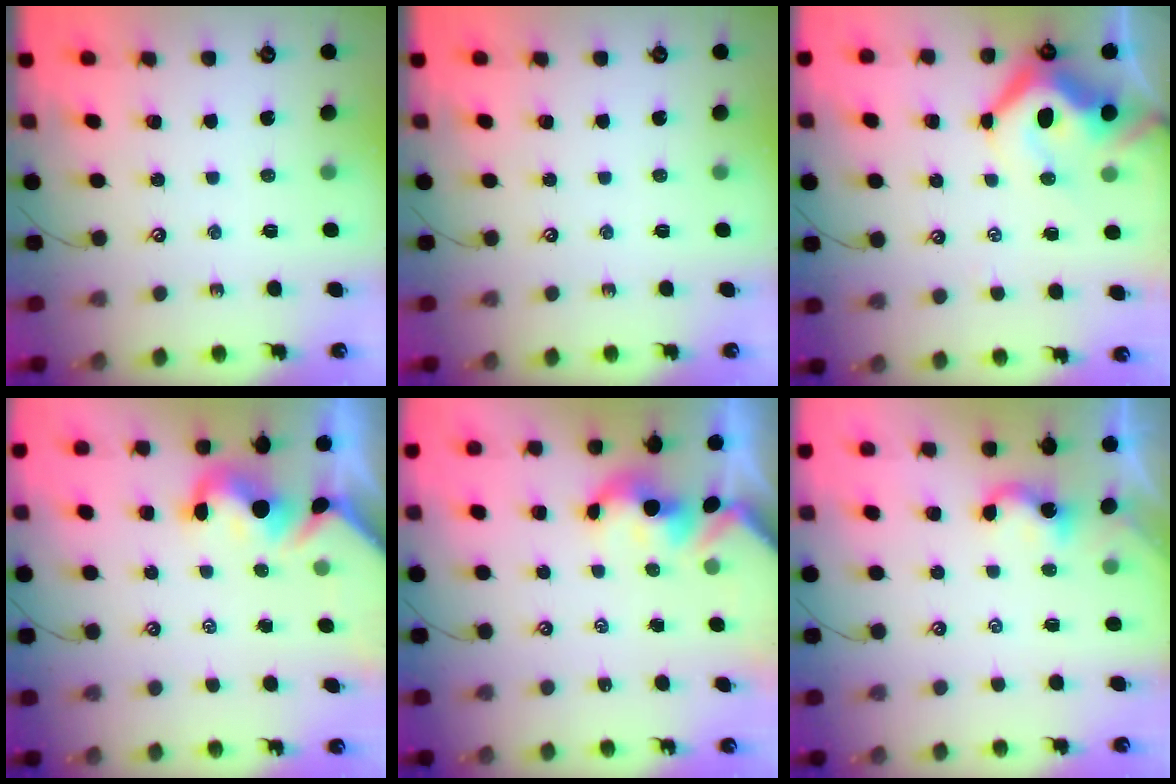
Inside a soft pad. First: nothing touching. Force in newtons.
{"total": 0.0}
{"total": 10.1, "press": 9.9, "slide": 1.9}
{"total": 2.3, "press": 2.2, "slide": 0.8}
{"total": 1.6, "press": 1.6, "slide": 0.2}
{"total": 2.3, "press": 2.3, "slide": 0.2}